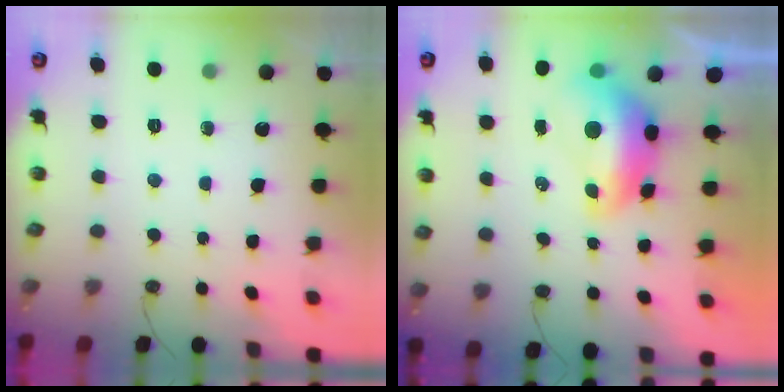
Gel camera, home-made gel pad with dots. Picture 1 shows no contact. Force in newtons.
{"total": 2.8, "press": 2.7, "slide": 0.7}